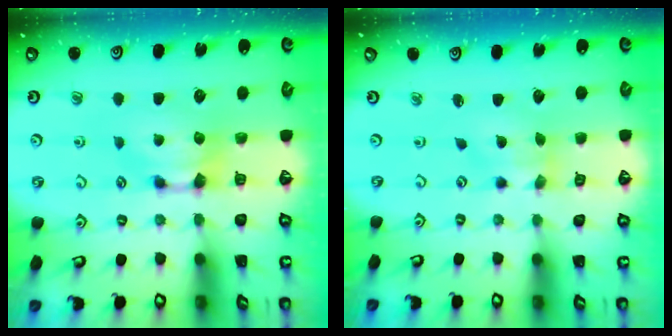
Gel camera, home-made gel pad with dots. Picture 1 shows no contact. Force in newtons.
{"total": 1.3, "press": 0.0, "slide": 1.3}